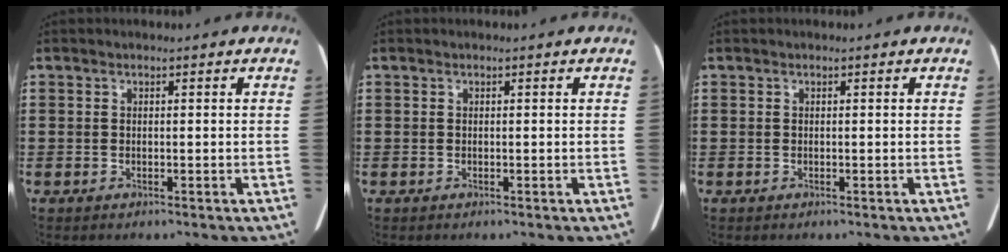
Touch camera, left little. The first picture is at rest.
{"total": 0.0}
{"total": 0.0}